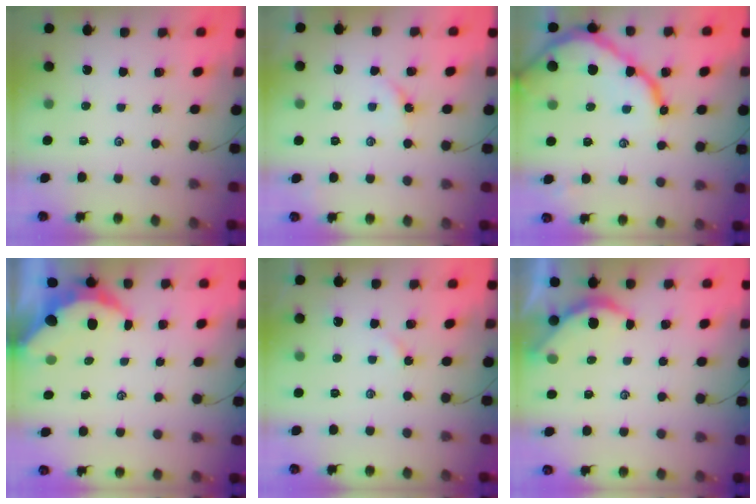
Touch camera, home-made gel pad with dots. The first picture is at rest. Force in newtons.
{"total": 2.7, "press": 2.7, "slide": 0.5}
{"total": 12.5, "press": 12.5, "slide": 1.4}
{"total": 6.5, "press": 6.4, "slide": 0.9}
{"total": 2.7, "press": 2.7, "slide": 0.5}
{"total": 3.6, "press": 3.6, "slide": 0.4}